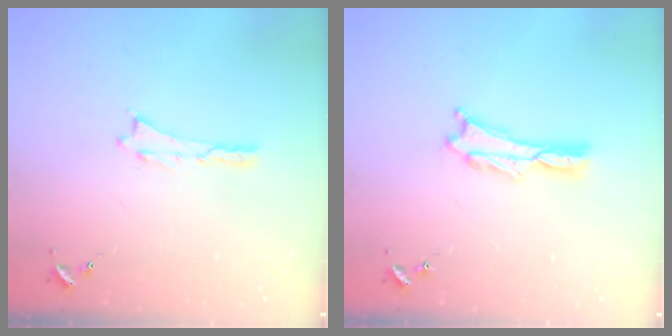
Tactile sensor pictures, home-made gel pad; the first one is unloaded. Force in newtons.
{"total": 0.8, "press": 0.7, "slide": 0.2}